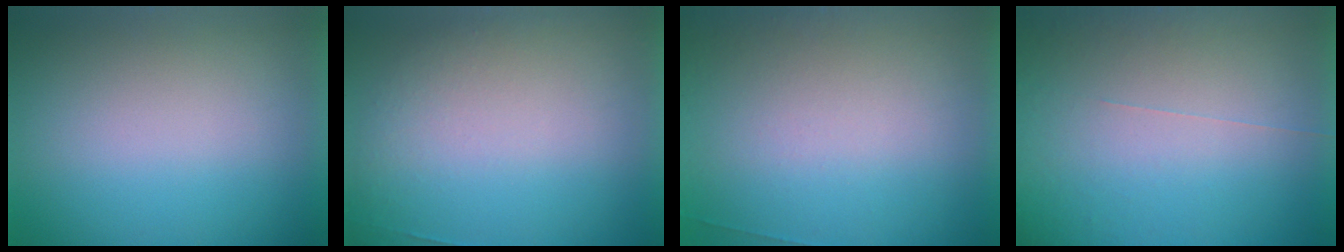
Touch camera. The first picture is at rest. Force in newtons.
{"total": 2.6}
{"total": 6.8}
{"total": 5.6}